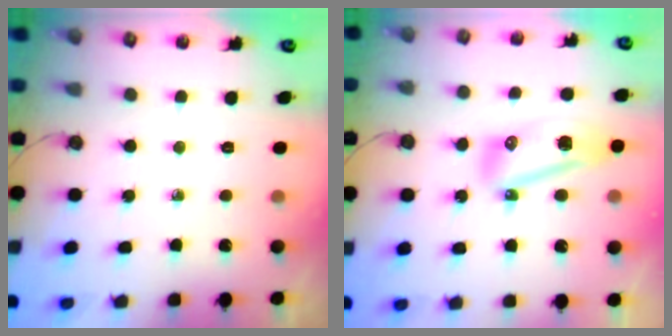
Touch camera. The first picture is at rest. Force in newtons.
{"total": 14.0, "press": 11.8, "slide": 7.5}